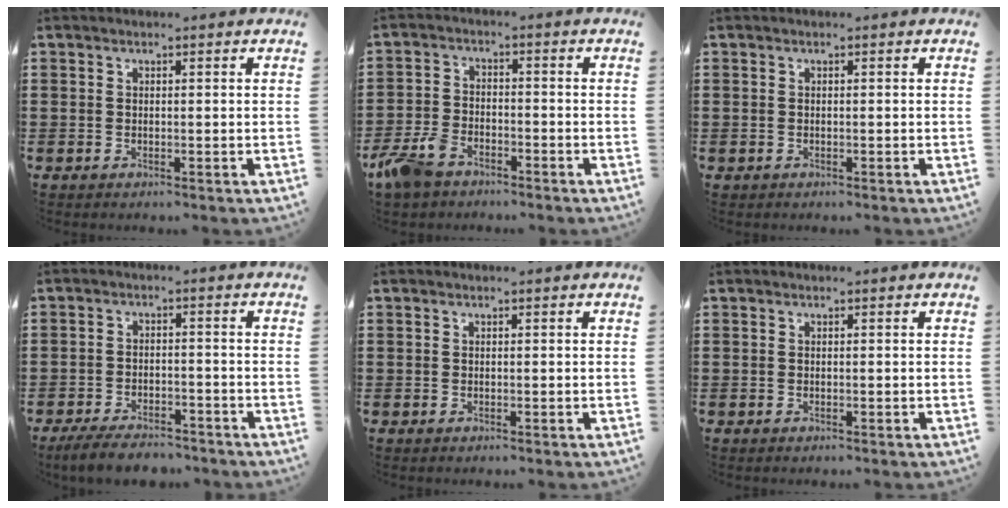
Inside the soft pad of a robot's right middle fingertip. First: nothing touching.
{"total": 7.0, "force": [-5.6, 3.0, 3.0], "torque": [-0.093, 0.001, -0.116]}
{"total": 0.0}
{"total": 4.8, "force": [-4.4, 1.0, 1.6], "torque": [-0.040, -0.002, -0.088]}
{"total": 0.0}
{"total": 0.0}